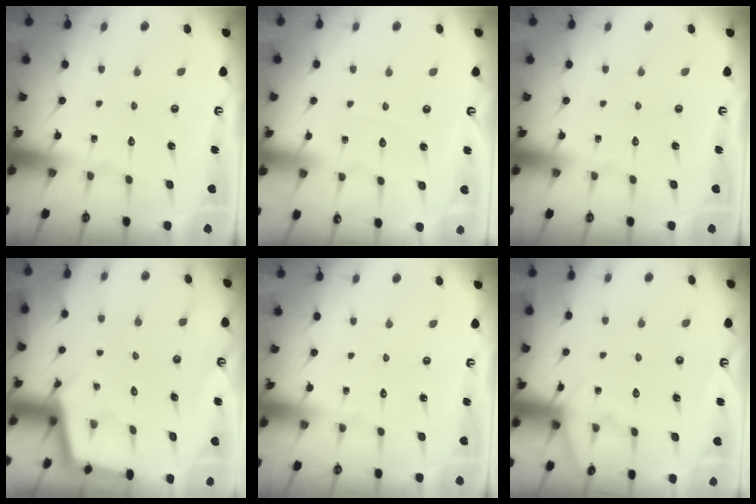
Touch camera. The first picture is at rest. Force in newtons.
{"total": 2.5, "press": 2.4, "slide": 0.4}
{"total": 0.0}
{"total": 2.3, "press": 2.3, "slide": 0.2}
{"total": 0.0}
{"total": 4.6, "press": 4.5, "slide": 0.6}